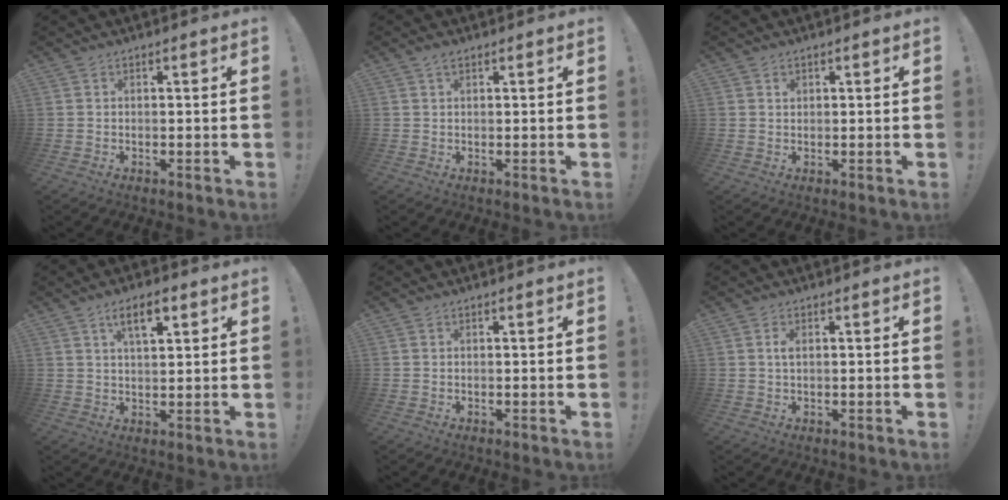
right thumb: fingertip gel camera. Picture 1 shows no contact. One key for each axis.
{"total": 1.7, "fx": 1.0, "fy": 0.8, "fz": 1.0, "tx": -0.018, "ty": 0.001, "tz": 0.018}
{"total": 0.9, "fx": 0.5, "fy": 0.7, "fz": 0.1, "tx": 0.014, "ty": -0.006, "tz": 0.007}
{"total": 6.9, "fx": 3.5, "fy": 2.7, "fz": 5.2, "tx": -0.080, "ty": -0.007, "tz": 0.057}
{"total": 0.0}
{"total": 1.5, "fx": 0.3, "fy": 0.7, "fz": 1.3, "tx": -0.020, "ty": 0.001, "tz": 0.003}